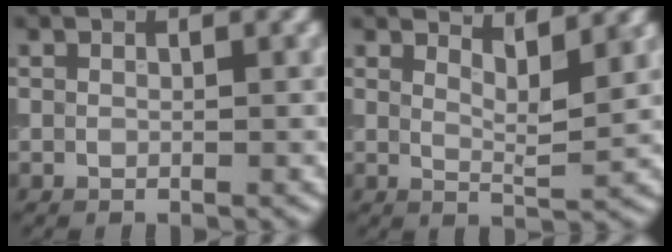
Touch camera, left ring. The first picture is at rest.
{"total": 3.4, "force": [2.8, 0.6, 1.8], "torque": [-0.028, -0.005, 0.044]}